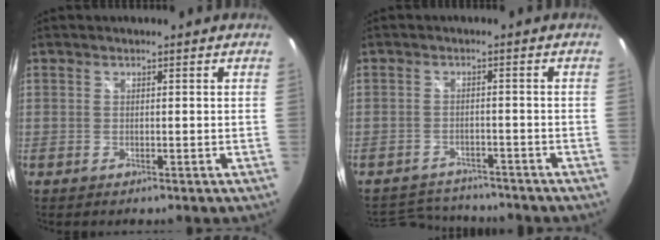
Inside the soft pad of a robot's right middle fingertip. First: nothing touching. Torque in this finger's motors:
{"motor_torque": [-0.69, -0.62, -0.14, -0.04]}